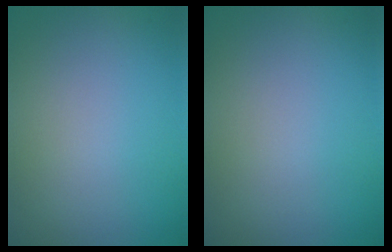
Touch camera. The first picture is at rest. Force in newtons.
{"total": 0.0}